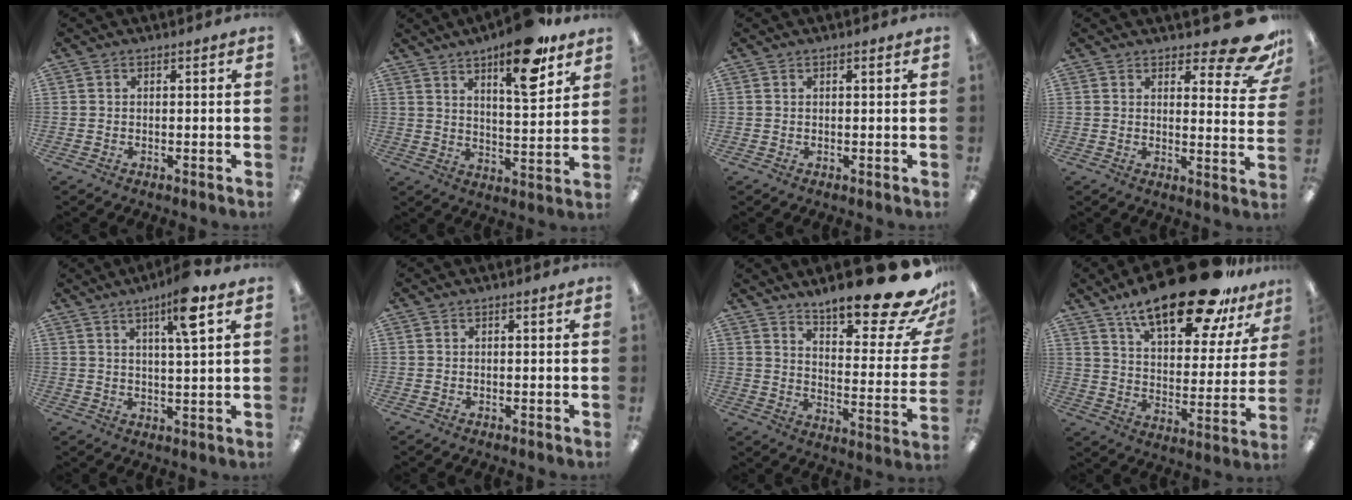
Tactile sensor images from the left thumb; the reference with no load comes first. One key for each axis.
{"total": 16.1, "fx": 10.5, "fy": 5.2, "fz": 11.0, "tx": -0.154, "ty": -0.055, "tz": 0.167}
{"total": 0.6, "fx": 0.4, "fy": 0.1, "fz": 0.5, "tx": -0.011, "ty": 0.002, "tz": 0.006}
{"total": 11.3, "fx": 8.3, "fy": 3.5, "fz": 6.9, "tx": -0.080, "ty": -0.057, "tz": 0.141}
{"total": 9.5, "fx": 5.3, "fy": 1.4, "fz": 7.8, "tx": -0.124, "ty": -0.012, "tz": 0.079}
{"total": 0.0}
{"total": 19.9, "fx": 15.6, "fy": 4.3, "fz": 11.6, "tx": -0.157, "ty": -0.120, "tz": 0.252}
{"total": 22.1, "fx": 16.0, "fy": 7.5, "fz": 13.3, "tx": -0.206, "ty": -0.098, "tz": 0.269}